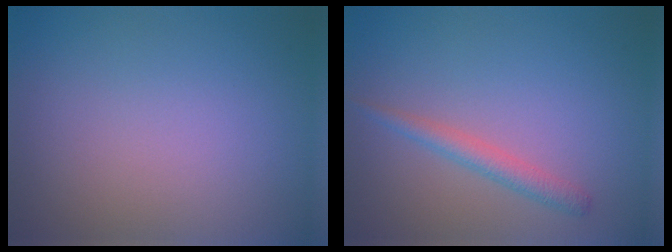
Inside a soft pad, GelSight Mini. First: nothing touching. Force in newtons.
{"total": 1.9, "press": 1.9, "slide": 0.0}